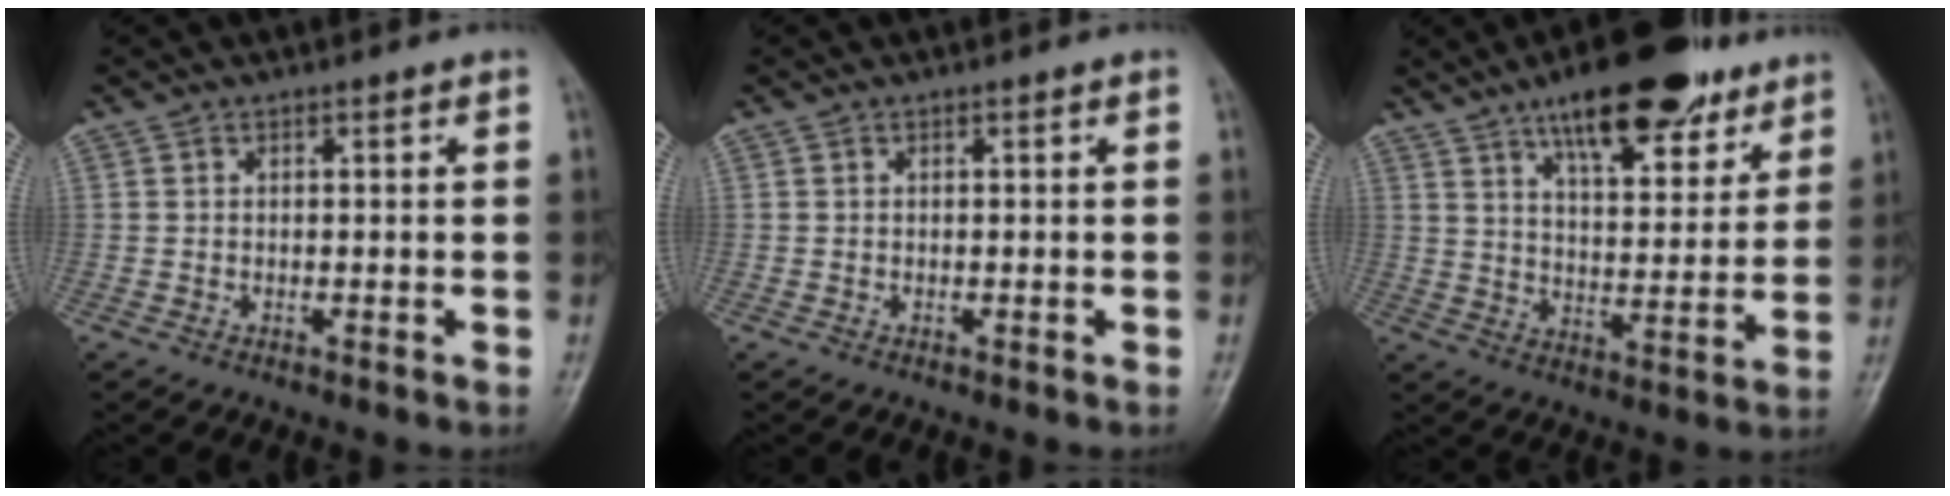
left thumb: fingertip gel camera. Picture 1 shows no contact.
{"total": 0.0}
{"total": 18.0, "force": [11.5, 6.9, 11.9], "torque": [-0.135, -0.047, 0.181]}